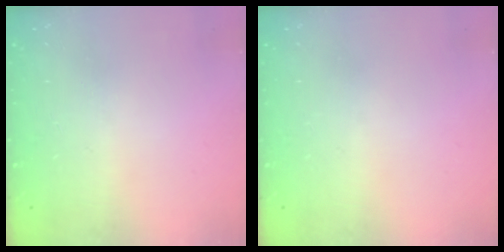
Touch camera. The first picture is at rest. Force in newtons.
{"total": 0.0}